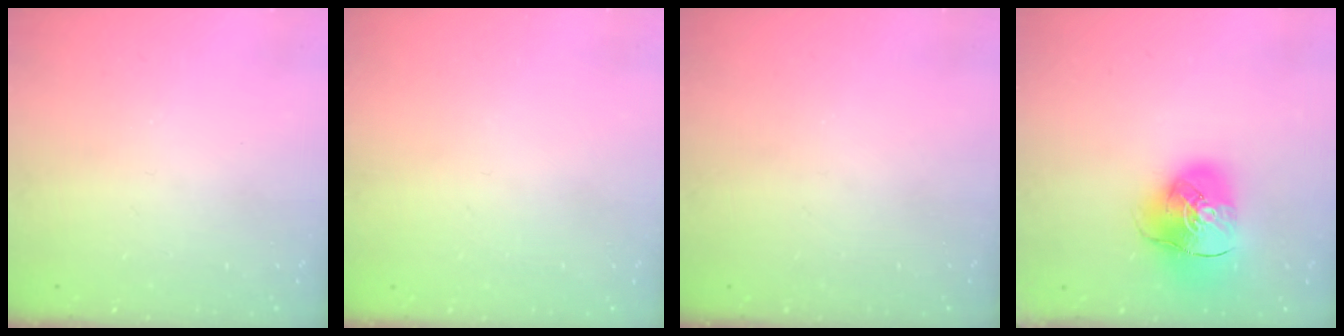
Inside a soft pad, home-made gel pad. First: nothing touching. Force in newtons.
{"total": 0.9, "press": 0.9, "slide": 0.1}
{"total": 0.0}
{"total": 12.8, "press": 12.7, "slide": 2.0}